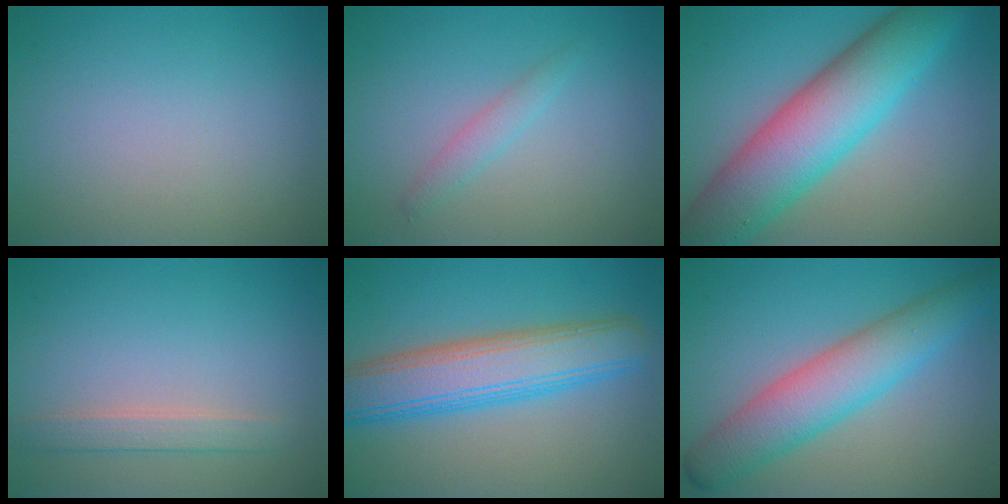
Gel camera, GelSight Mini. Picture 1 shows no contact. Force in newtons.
{"total": 1.5, "press": 1.5, "slide": 0.1}
{"total": 10.5, "press": 10.5, "slide": 0.0}
{"total": 2.0, "press": 2.0, "slide": 0.2}
{"total": 7.6, "press": 7.6, "slide": 0.2}
{"total": 6.4, "press": 6.4, "slide": 0.1}